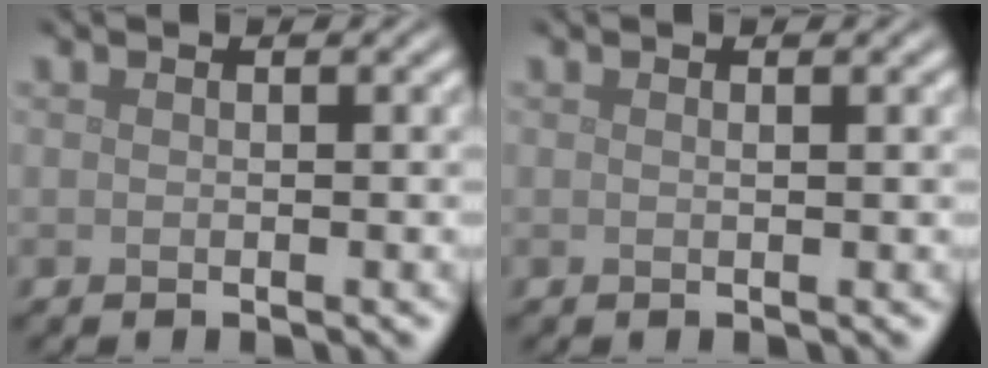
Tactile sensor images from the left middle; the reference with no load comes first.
{"total": 0.7, "force": [0.3, 0.2, 0.6], "torque": [-0.001, 0.002, 0.000]}